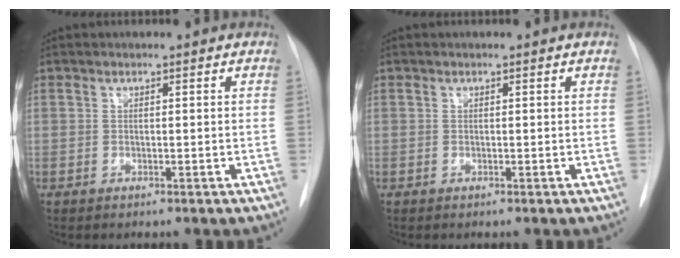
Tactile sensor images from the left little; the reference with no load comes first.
{"total": 0.0}